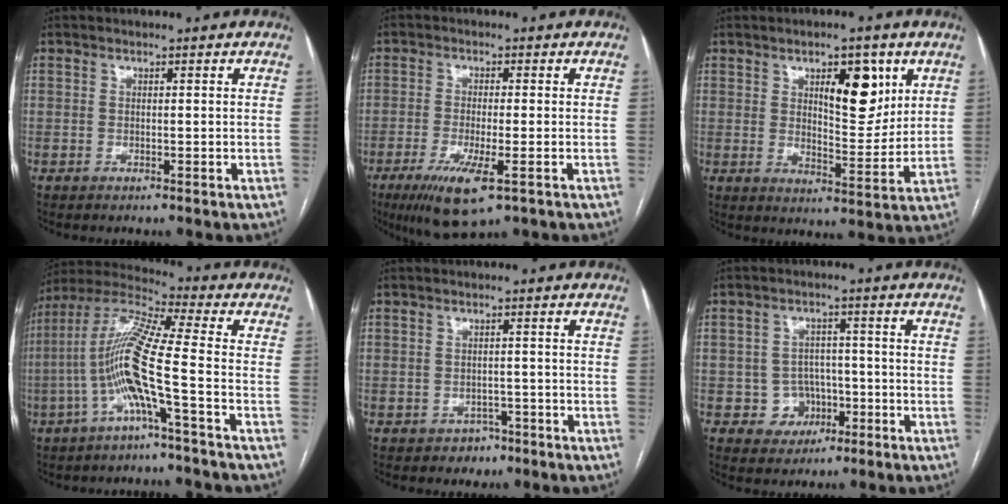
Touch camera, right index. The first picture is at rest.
{"total": 8.5, "force": [-4.2, 1.4, 7.2], "torque": [-0.135, -0.024, -0.067]}
{"total": 9.1, "force": [4.1, 3.3, 7.4], "torque": [-0.108, -0.002, 0.066]}
{"total": 12.4, "force": [-3.4, -0.6, 11.9], "torque": [-0.248, 0.012, -0.077]}
{"total": 2.8, "force": [-1.5, 2.3, 0.1], "torque": [0.002, 0.016, -0.018]}
{"total": 5.1, "force": [-1.7, 4.8, 0.7], "torque": [0.001, 0.014, -0.018]}